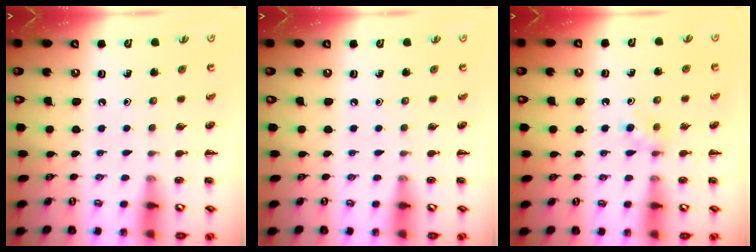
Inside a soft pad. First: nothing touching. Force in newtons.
{"total": 0.0}
{"total": 3.0, "press": 2.7, "slide": 1.2}